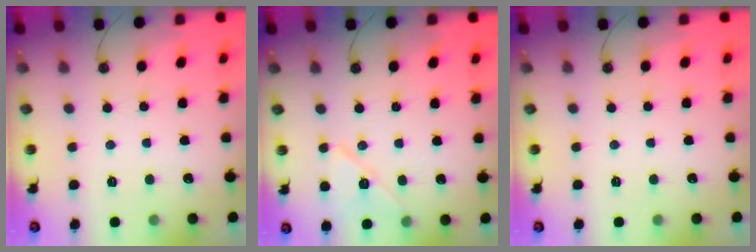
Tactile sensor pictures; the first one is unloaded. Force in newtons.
{"total": 9.9, "press": 9.9, "slide": 0.5}
{"total": 0.0}